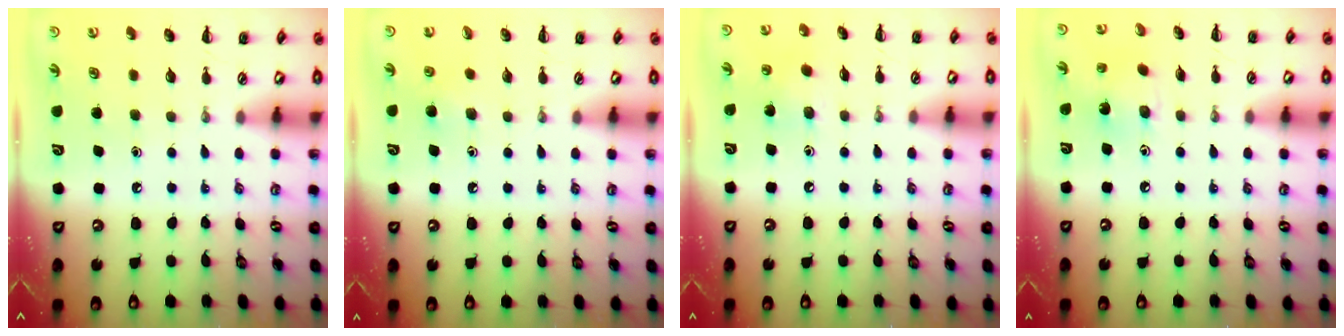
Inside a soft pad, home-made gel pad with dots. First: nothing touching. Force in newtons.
{"total": 3.0, "press": 2.7, "slide": 1.3}
{"total": 5.7, "press": 5.6, "slide": 1.0}
{"total": 2.8, "press": 2.8, "slide": 0.5}